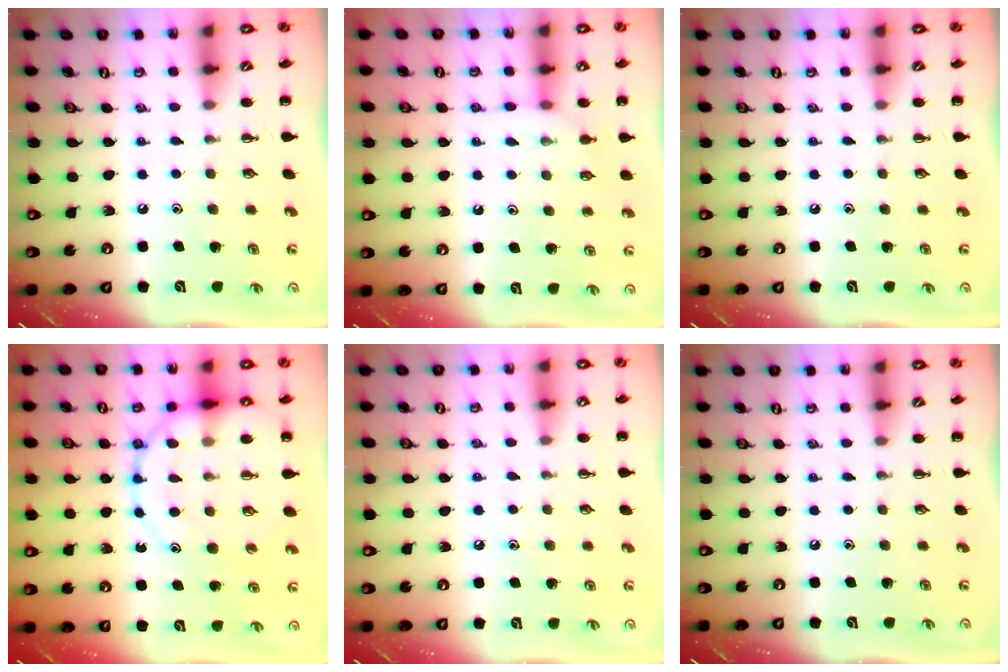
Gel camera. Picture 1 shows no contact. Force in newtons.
{"total": 6.3, "press": 6.3, "slide": 0.5}
{"total": 0.0}
{"total": 17.9, "press": 17.8, "slide": 2.2}
{"total": 5.8, "press": 5.5, "slide": 1.7}
{"total": 0.0}